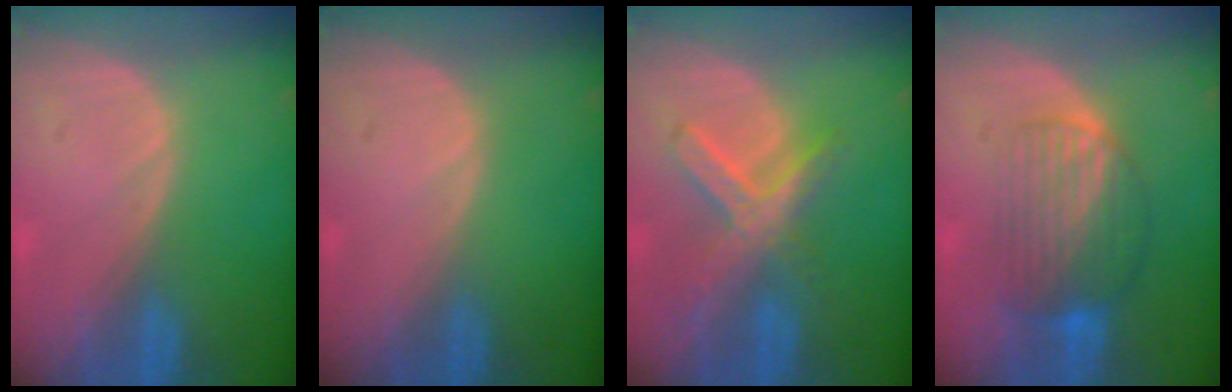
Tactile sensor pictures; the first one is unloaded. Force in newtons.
{"total": 0.0}
{"total": 7.2, "press": 6.3, "slide": 3.6}
{"total": 7.6, "press": 7.0, "slide": 3.1}